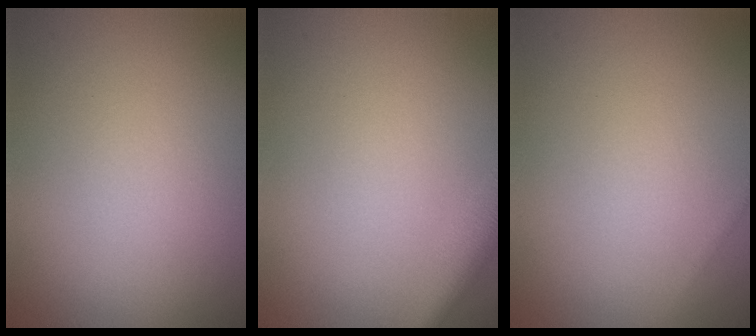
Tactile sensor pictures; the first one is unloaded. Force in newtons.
{"total": 4.8, "press": 4.8, "slide": 0.2}
{"total": 0.6, "press": 0.6, "slide": 0.0}